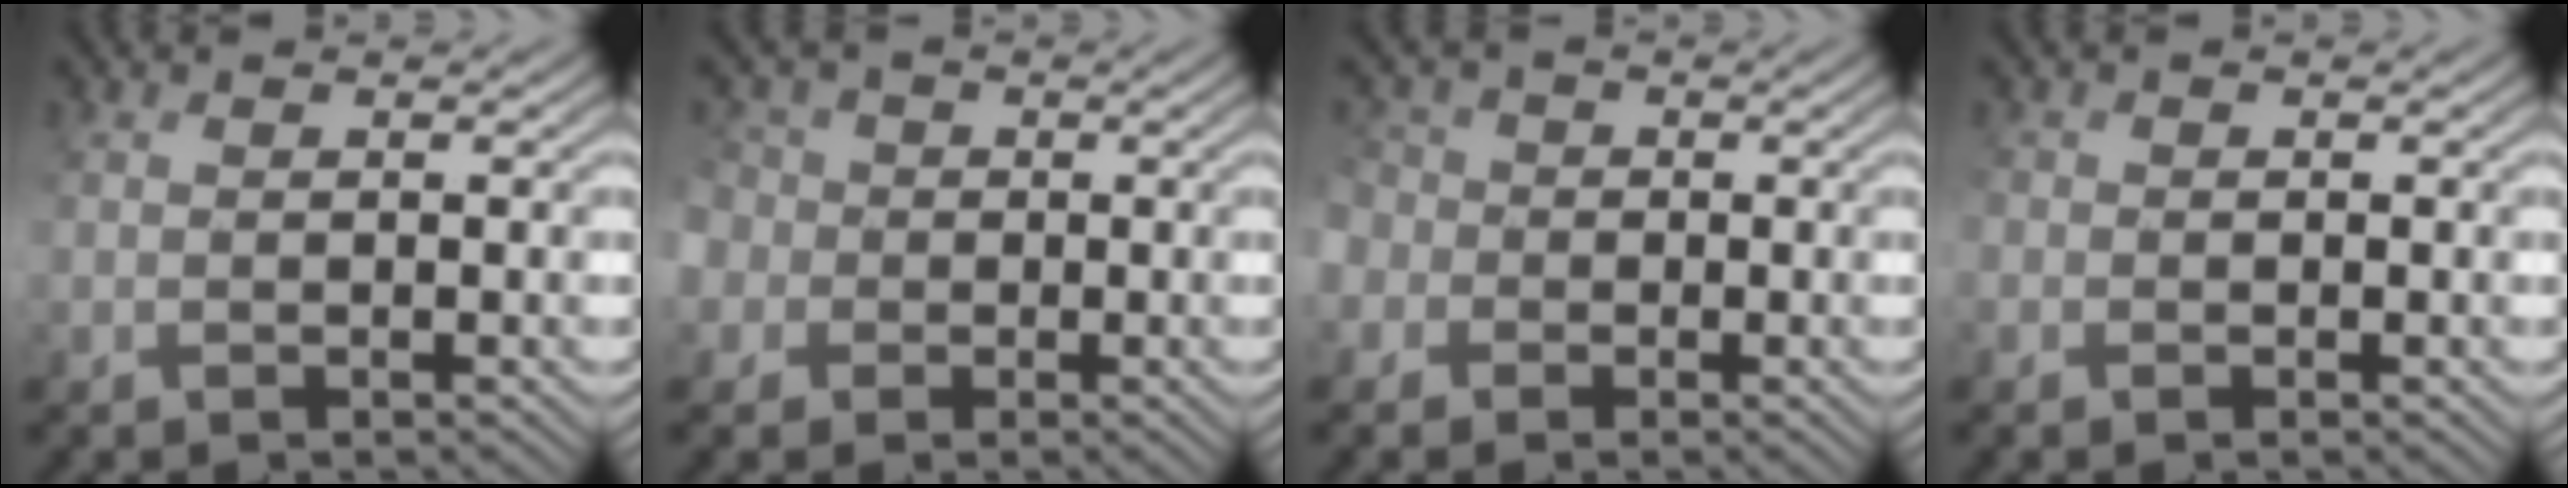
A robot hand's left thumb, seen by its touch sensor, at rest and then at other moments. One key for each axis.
{"total": 5.9, "fx": -0.1, "fy": 5.7, "fz": 1.5, "tx": -0.069, "ty": 0.011, "tz": -0.037}
{"total": 4.4, "fx": -1.3, "fy": 4.1, "fz": 0.9, "tx": -0.039, "ty": 0.000, "tz": -0.044}
{"total": 0.8, "fx": -0.6, "fy": 0.3, "fz": -0.4, "tx": 0.009, "ty": -0.004, "tz": -0.010}